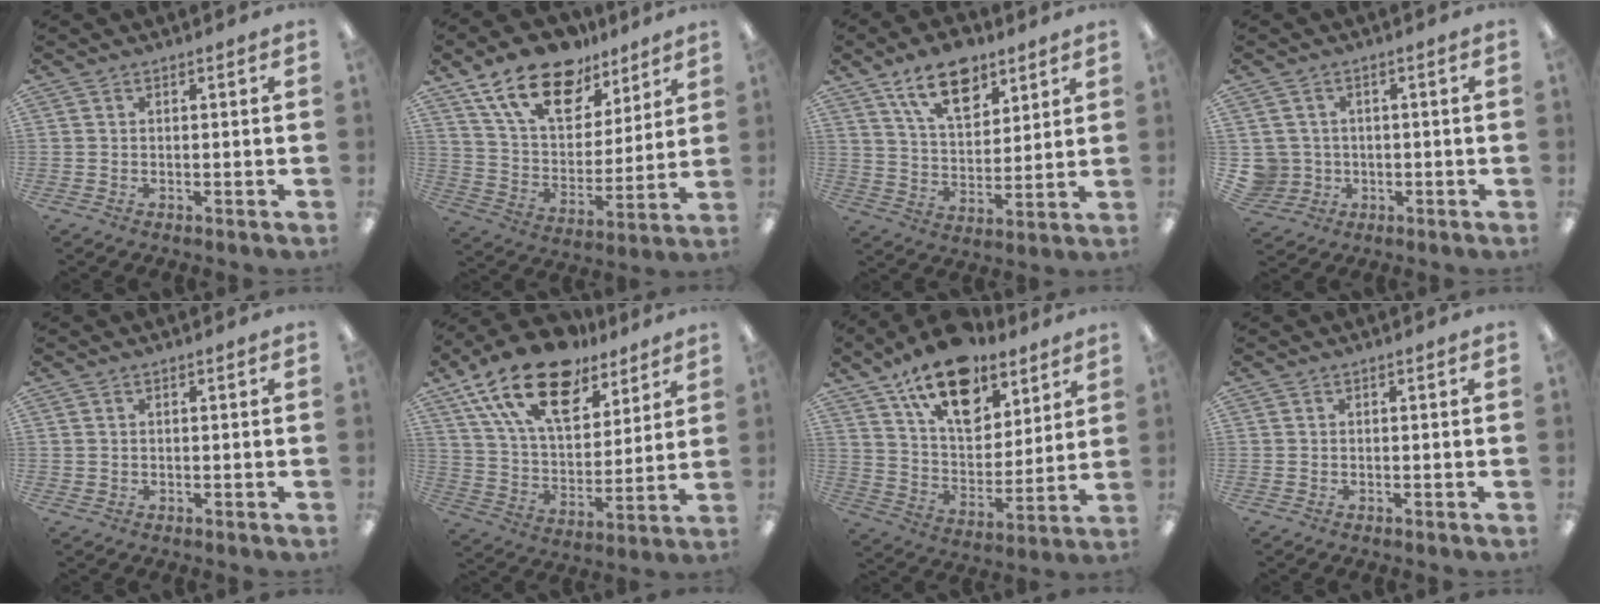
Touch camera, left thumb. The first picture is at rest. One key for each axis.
{"total": 19.1, "fx": 12.9, "fy": 10.2, "fz": 9.8, "tx": -0.184, "ty": -0.063, "tz": 0.232}
{"total": 14.4, "fx": 9.3, "fy": 7.6, "fz": 8.1, "tx": -0.131, "ty": -0.037, "tz": 0.168}
{"total": 4.7, "fx": -0.1, "fy": 4.7, "fz": 0.3, "tx": -0.017, "ty": 0.005, "tz": 0.001}
{"total": 0.7, "fx": 0.4, "fy": 0.6, "fz": 0.1, "tx": -0.002, "ty": 0.004, "tz": 0.007}
{"total": 21.7, "fx": 14.1, "fy": 10.8, "fz": 12.5, "tx": -0.235, "ty": -0.072, "tz": 0.251}
{"total": 19.6, "fx": 13.3, "fy": 10.2, "fz": 10.2, "tx": -0.164, "ty": -0.074, "tz": 0.233}
{"total": 0.0}